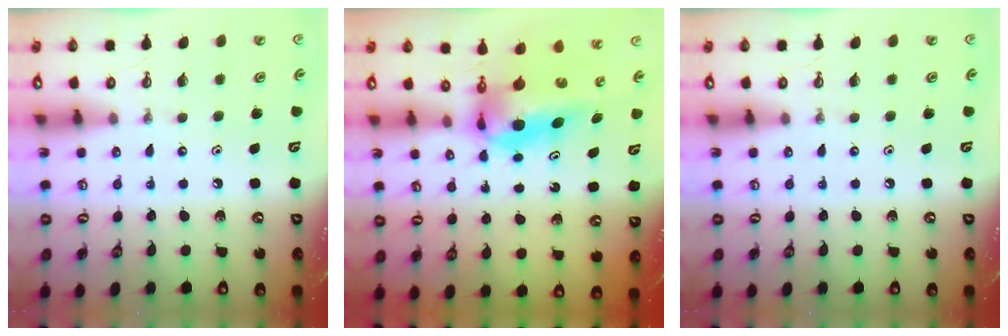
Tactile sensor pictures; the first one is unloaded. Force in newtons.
{"total": 8.0, "press": 7.4, "slide": 2.9}
{"total": 0.0}